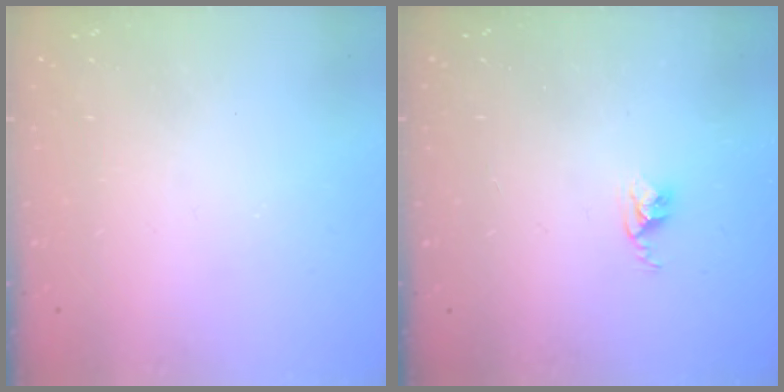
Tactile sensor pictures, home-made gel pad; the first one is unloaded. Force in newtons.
{"total": 2.8, "press": 2.7, "slide": 0.4}